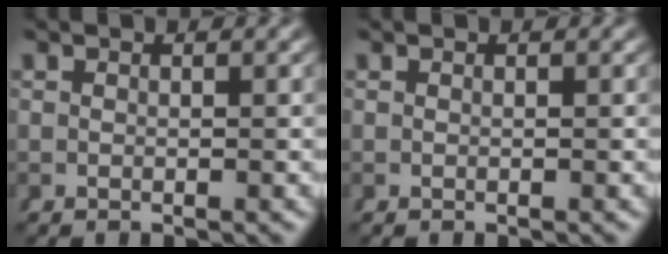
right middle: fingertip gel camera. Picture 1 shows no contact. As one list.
[{"total": 0.0}]